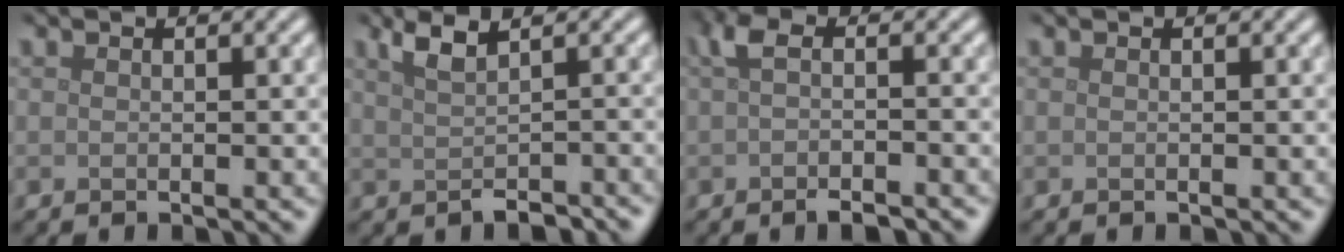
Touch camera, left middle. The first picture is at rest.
{"total": 2.4, "force": [0.6, 0.9, 2.1], "torque": [-0.037, -0.002, 0.017]}
{"total": 3.4, "force": [-1.0, 1.2, 3.0], "torque": [-0.056, -0.005, -0.017]}
{"total": 0.0}